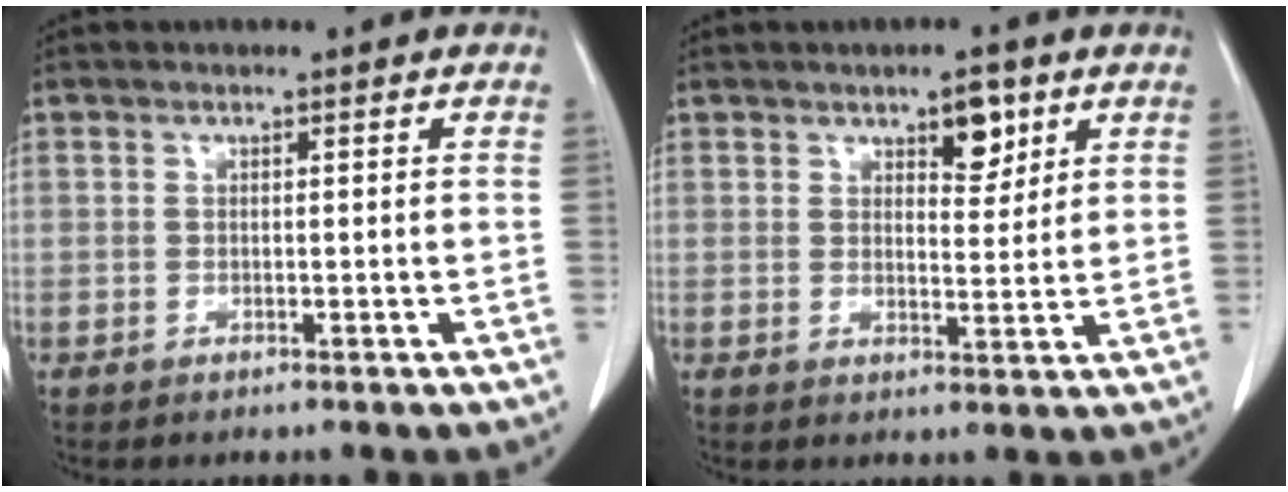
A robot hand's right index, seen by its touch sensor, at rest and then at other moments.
{"total": 4.5, "force": [2.7, 1.9, 3.1], "torque": [-0.043, -0.003, 0.040]}